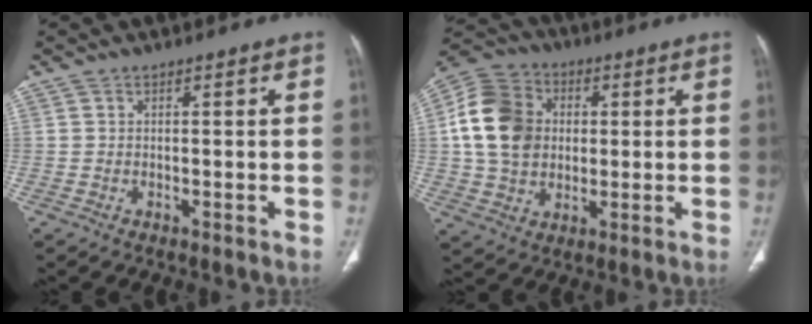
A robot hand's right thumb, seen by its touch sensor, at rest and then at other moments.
{"total": 15.2, "force": [1.5, 12.4, 8.7], "torque": [-0.151, 0.015, 0.026]}